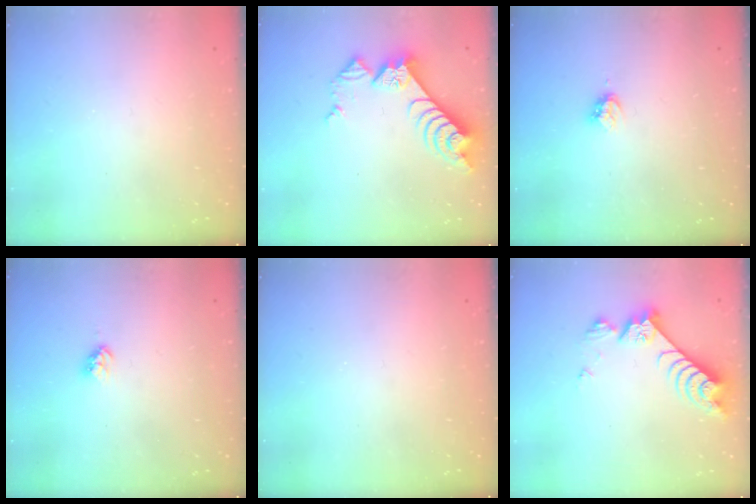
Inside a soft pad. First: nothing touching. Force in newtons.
{"total": 10.2, "press": 10.2, "slide": 1.2}
{"total": 3.6, "press": 3.5, "slide": 0.6}
{"total": 3.3, "press": 3.2, "slide": 0.5}
{"total": 0.0}
{"total": 8.6, "press": 8.6, "slide": 0.2}